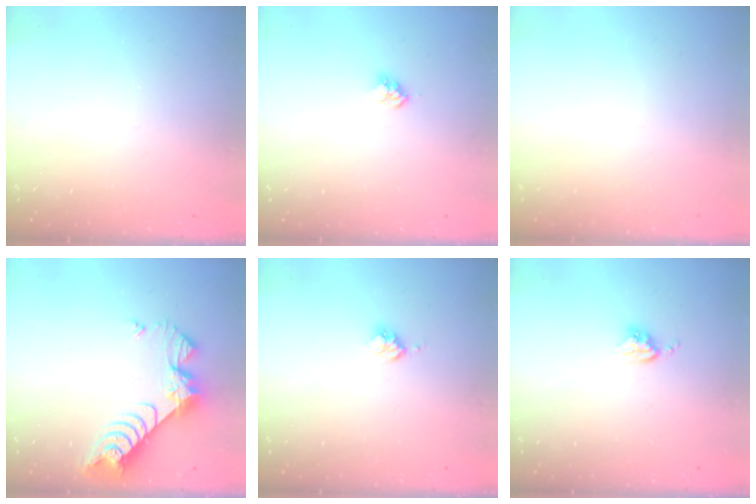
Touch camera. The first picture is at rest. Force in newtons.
{"total": 2.8, "press": 2.8, "slide": 0.4}
{"total": 0.0}
{"total": 8.7, "press": 8.7, "slide": 0.9}
{"total": 2.5, "press": 2.5, "slide": 0.3}
{"total": 3.9, "press": 3.9, "slide": 0.5}